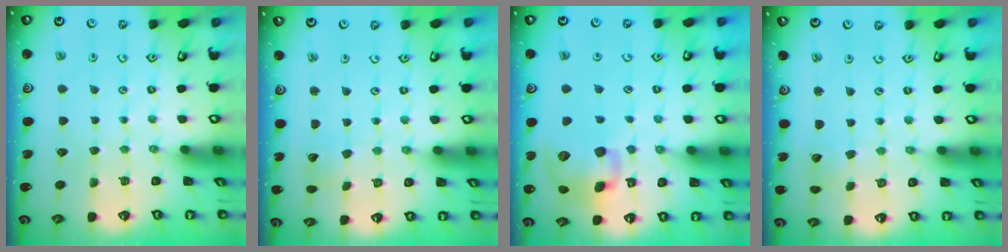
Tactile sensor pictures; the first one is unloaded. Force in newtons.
{"total": 2.9, "press": 2.9, "slide": 0.3}
{"total": 14.3, "press": 14.1, "slide": 2.5}
{"total": 1.7, "press": 1.7, "slide": 0.1}